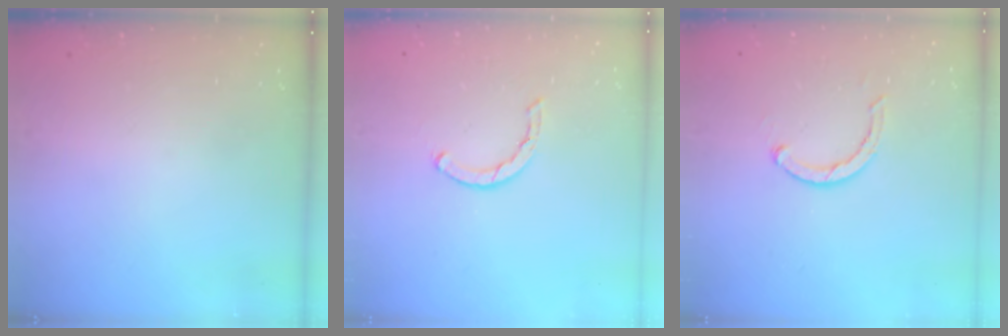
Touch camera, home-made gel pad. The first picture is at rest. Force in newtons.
{"total": 2.0, "press": 2.0, "slide": 0.2}
{"total": 2.6, "press": 2.5, "slide": 0.4}